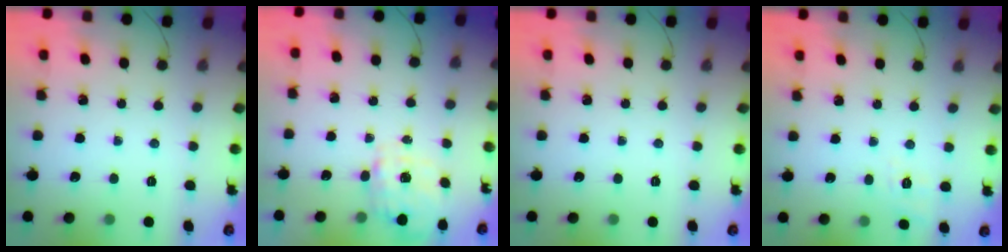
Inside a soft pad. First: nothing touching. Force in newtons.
{"total": 4.0, "press": 3.9, "slide": 0.8}
{"total": 0.0}
{"total": 2.6, "press": 1.5, "slide": 2.1}